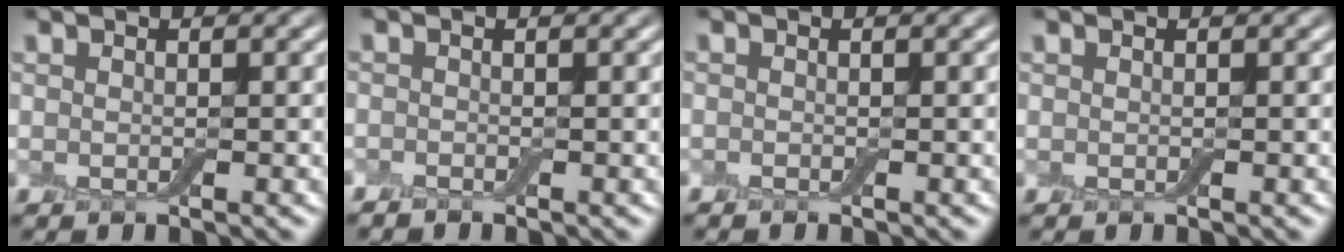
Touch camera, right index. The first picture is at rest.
{"total": 0.9, "force": [-0.8, 0.4, 0.1], "torque": [-0.004, -0.001, -0.019]}
{"total": 0.5, "force": [-0.4, 0.3, 0.1], "torque": [-0.002, 0.000, -0.009]}
{"total": 0.0}